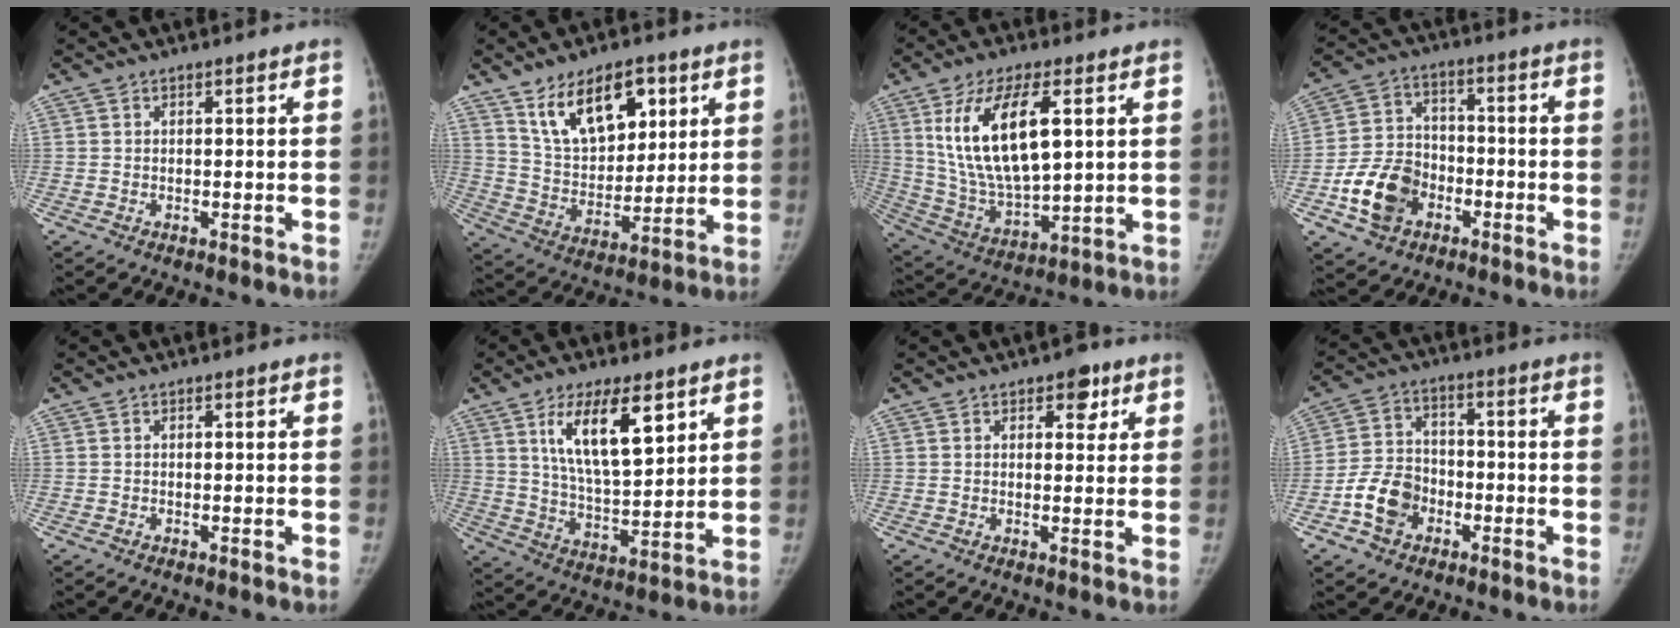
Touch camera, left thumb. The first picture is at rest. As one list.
[{"total": 15.7, "force": [8.2, 8.7, 10.1], "torque": [-0.122, -0.040, 0.154]}, {"total": 18.6, "force": [5.6, 7.9, 15.9], "torque": [-0.291, -0.018, 0.114]}, {"total": 11.8, "force": [-4.9, 8.9, 6.1], "torque": [-0.090, 0.025, -0.090]}, {"total": 0.0}, {"total": 14.1, "force": [6.7, 5.3, 11.2], "torque": [-0.169, -0.037, 0.126]}, {"total": 4.0, "force": [2.2, 2.5, 2.4], "torque": [-0.003, -0.007, 0.023]}, {"total": 9.0, "force": [-3.9, 6.9, 4.2], "torque": [-0.062, 0.027, -0.076]}]